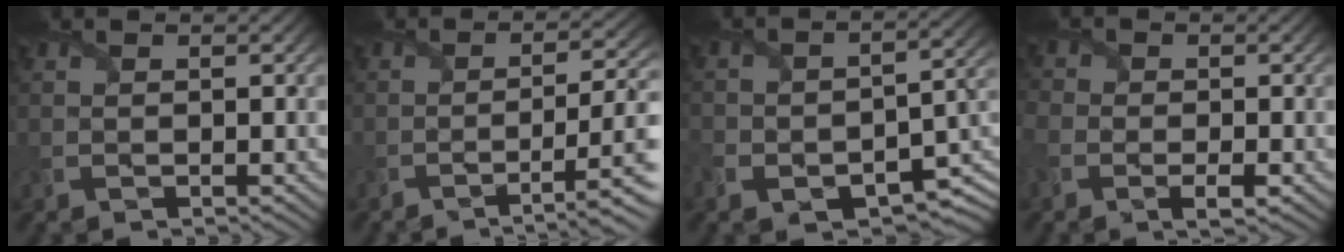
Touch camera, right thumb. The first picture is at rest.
{"total": 7.4, "force": [-2.7, 1.8, 6.6], "torque": [-0.091, -0.008, -0.041]}
{"total": 9.1, "force": [-4.9, 5.2, 5.6], "torque": [-0.098, -0.041, -0.074]}
{"total": 4.3, "force": [-1.9, 2.9, 2.5], "torque": [-0.055, -0.015, -0.036]}